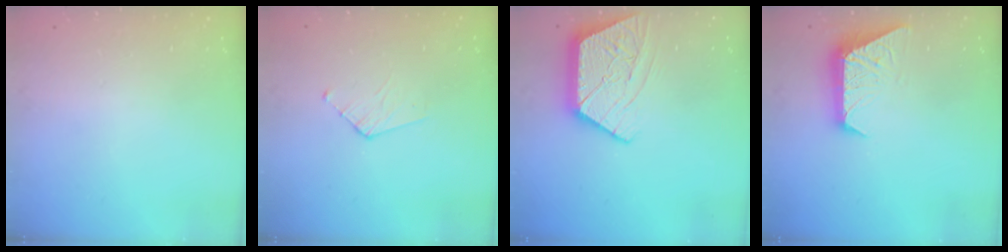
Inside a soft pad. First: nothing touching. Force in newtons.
{"total": 3.5, "press": 3.5, "slide": 0.3}
{"total": 12.5, "press": 12.5, "slide": 0.7}
{"total": 9.1, "press": 9.1, "slide": 0.7}